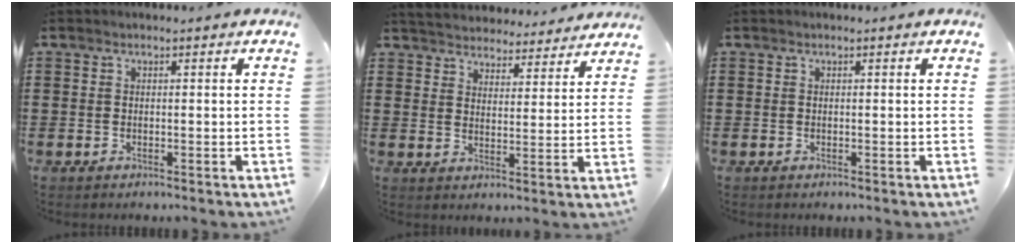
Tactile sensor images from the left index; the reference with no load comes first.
{"total": 4.3, "force": [4.2, 0.3, -0.4], "torque": [-0.015, -0.027, 0.072]}
{"total": 0.0}